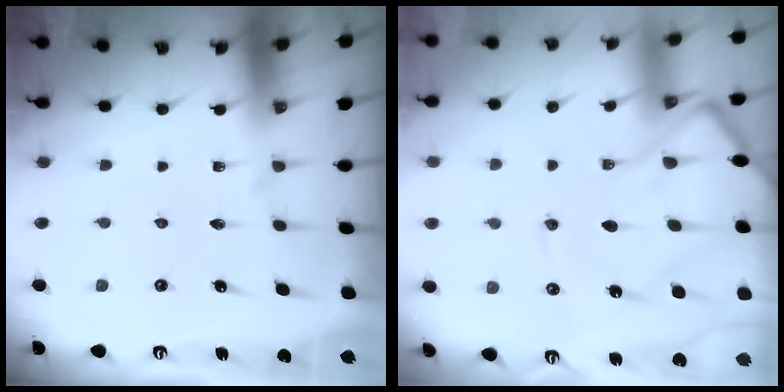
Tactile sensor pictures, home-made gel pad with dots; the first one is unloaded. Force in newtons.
{"total": 12.6, "press": 12.5, "slide": 1.3}